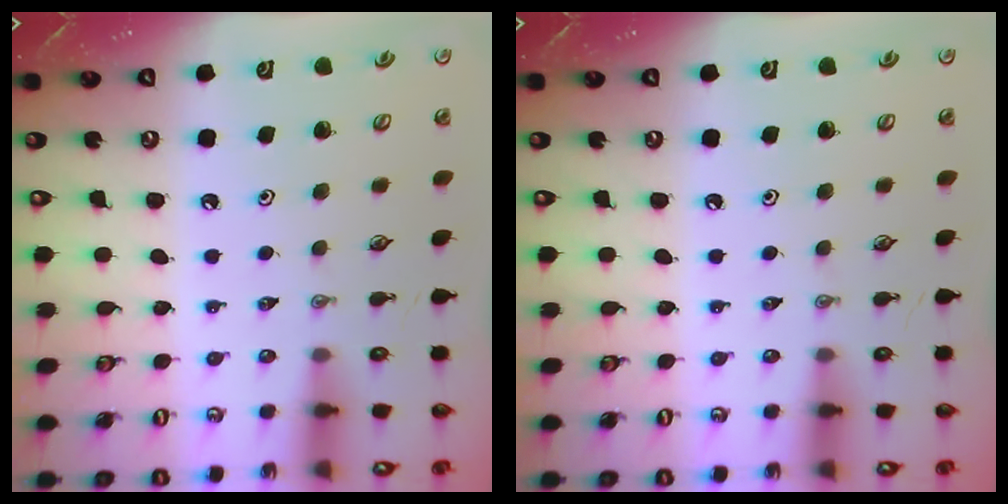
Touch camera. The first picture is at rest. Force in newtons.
{"total": 0.0}